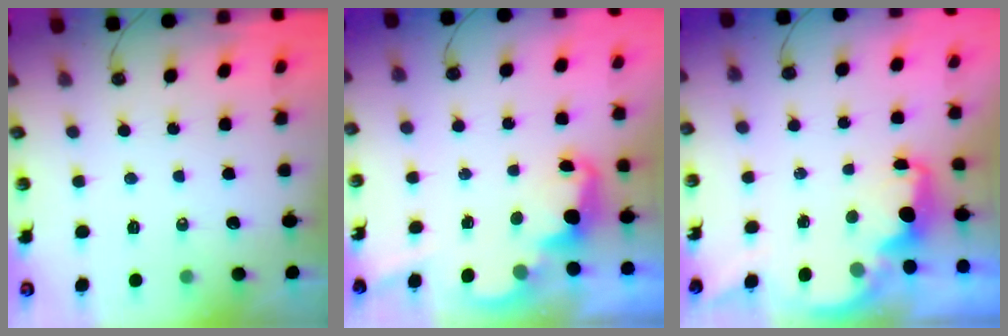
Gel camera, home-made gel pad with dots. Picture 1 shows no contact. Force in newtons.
{"total": 2.5, "press": 2.4, "slide": 0.6}
{"total": 2.3, "press": 2.1, "slide": 0.8}